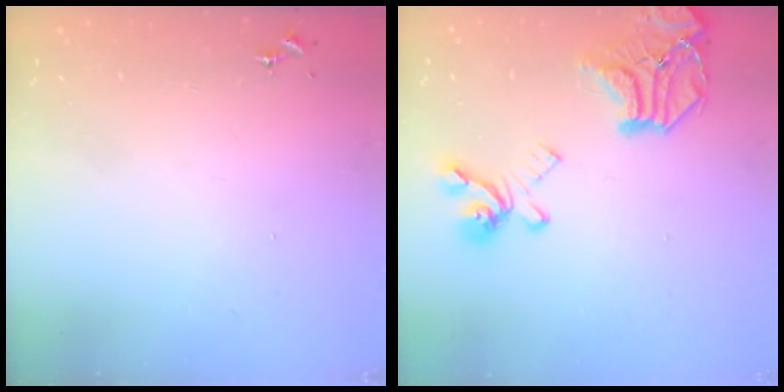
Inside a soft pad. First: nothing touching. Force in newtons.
{"total": 20.3, "press": 20.2, "slide": 2.2}